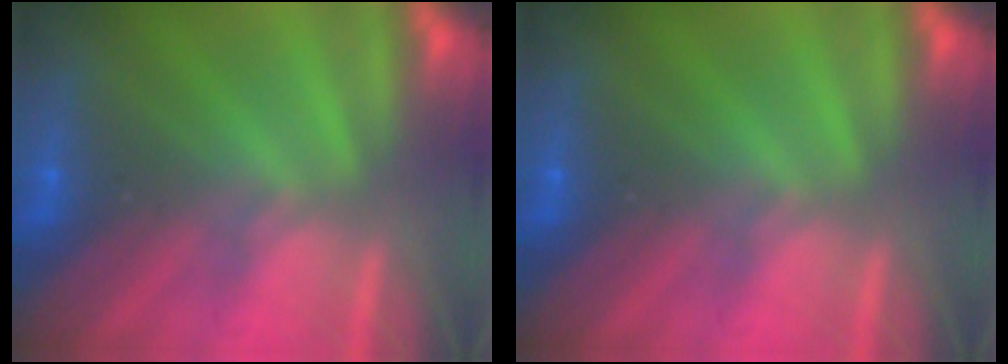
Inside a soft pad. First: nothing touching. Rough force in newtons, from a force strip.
{"total": 0.0}